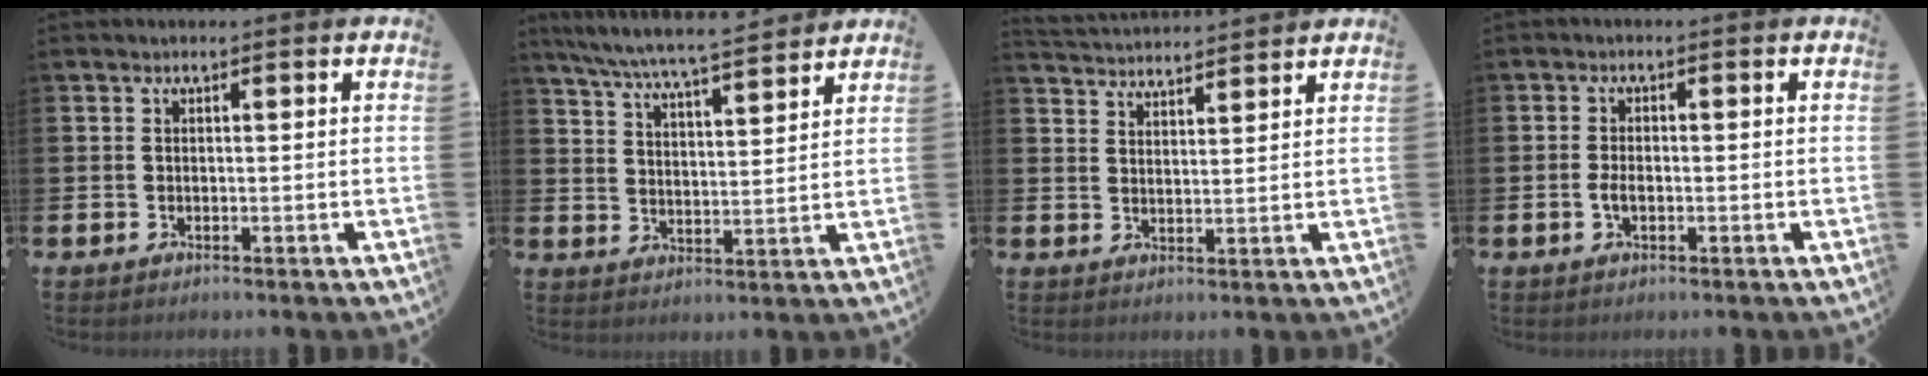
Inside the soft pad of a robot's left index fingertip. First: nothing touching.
{"total": 7.4, "force": [7.0, 0.2, 2.3], "torque": [-0.069, -0.044, 0.125]}
{"total": 3.9, "force": [3.9, 0.1, -0.3], "torque": [-0.012, -0.024, 0.072]}
{"total": 1.9, "force": [-0.5, 1.1, 1.5], "torque": [-0.026, 0.002, -0.011]}